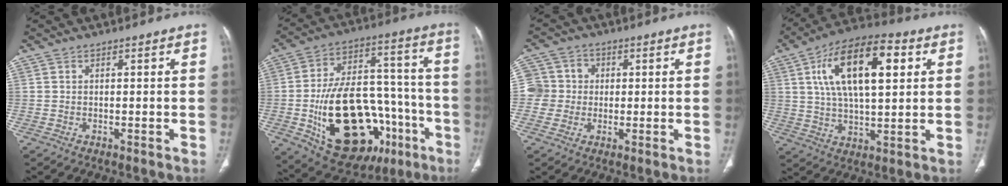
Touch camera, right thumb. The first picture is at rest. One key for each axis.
{"total": 29.8, "fx": -10.0, "fy": 16.7, "fz": 22.6, "tx": -0.357, "ty": 0.041, "tz": -0.135}
{"total": 7.1, "fx": 0.0, "fy": 7.0, "fz": 1.0, "tx": 0.009, "ty": 0.017, "tz": -0.004}
{"total": 18.7, "fx": 5.7, "fy": 8.2, "fz": 15.8, "tx": -0.258, "ty": 0.005, "tz": 0.091}